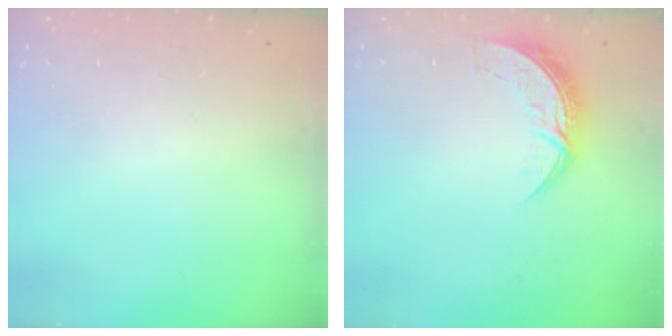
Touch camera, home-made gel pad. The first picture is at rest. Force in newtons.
{"total": 7.8, "press": 7.8, "slide": 0.3}